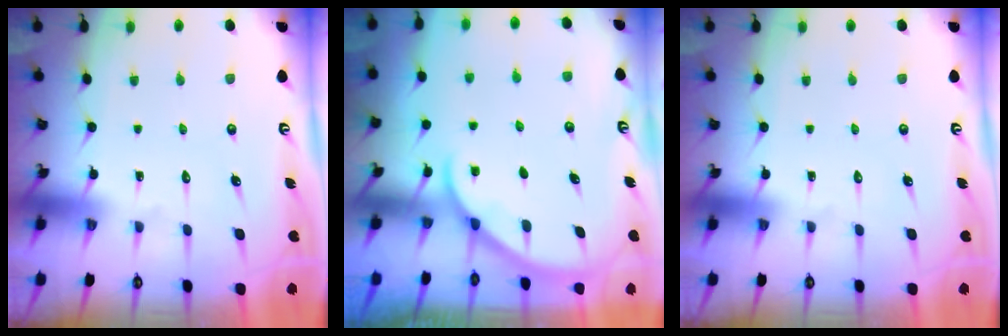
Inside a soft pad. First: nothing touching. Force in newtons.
{"total": 1.7, "press": 1.6, "slide": 0.2}
{"total": 0.0}